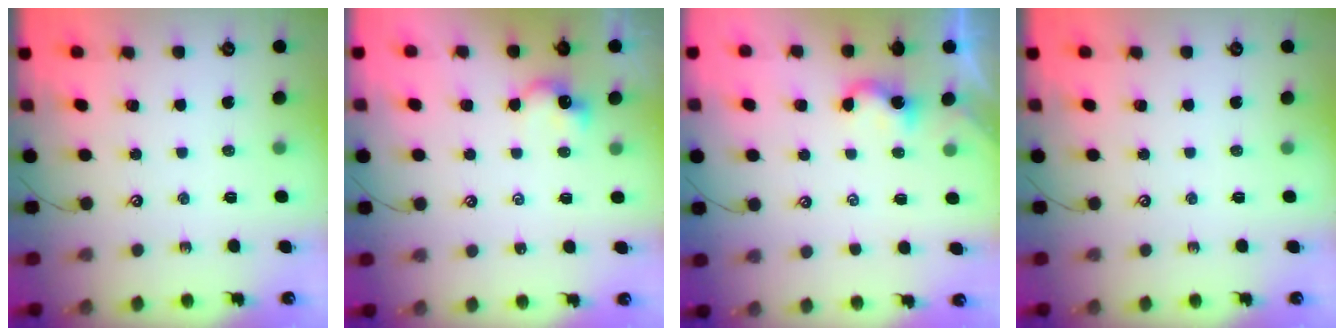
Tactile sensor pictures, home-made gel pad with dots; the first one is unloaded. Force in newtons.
{"total": 1.7, "press": 1.7, "slide": 0.4}
{"total": 2.3, "press": 2.3, "slide": 0.2}
{"total": 0.0}